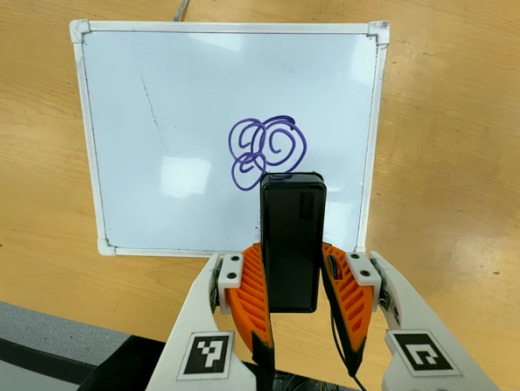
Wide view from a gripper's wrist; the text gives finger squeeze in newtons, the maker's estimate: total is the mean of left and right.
{"total": 4.2, "left": 2.8, "right": 5.6}